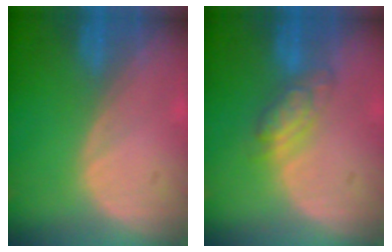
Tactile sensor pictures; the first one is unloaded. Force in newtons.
{"total": 5.4, "press": 4.7, "slide": 2.7}